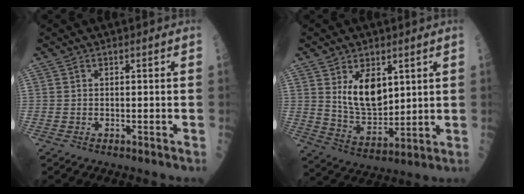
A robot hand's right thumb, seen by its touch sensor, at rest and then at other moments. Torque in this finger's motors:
{"motor_torque": [0.36, 0.33, 0.90, 0.48, 0.07]}